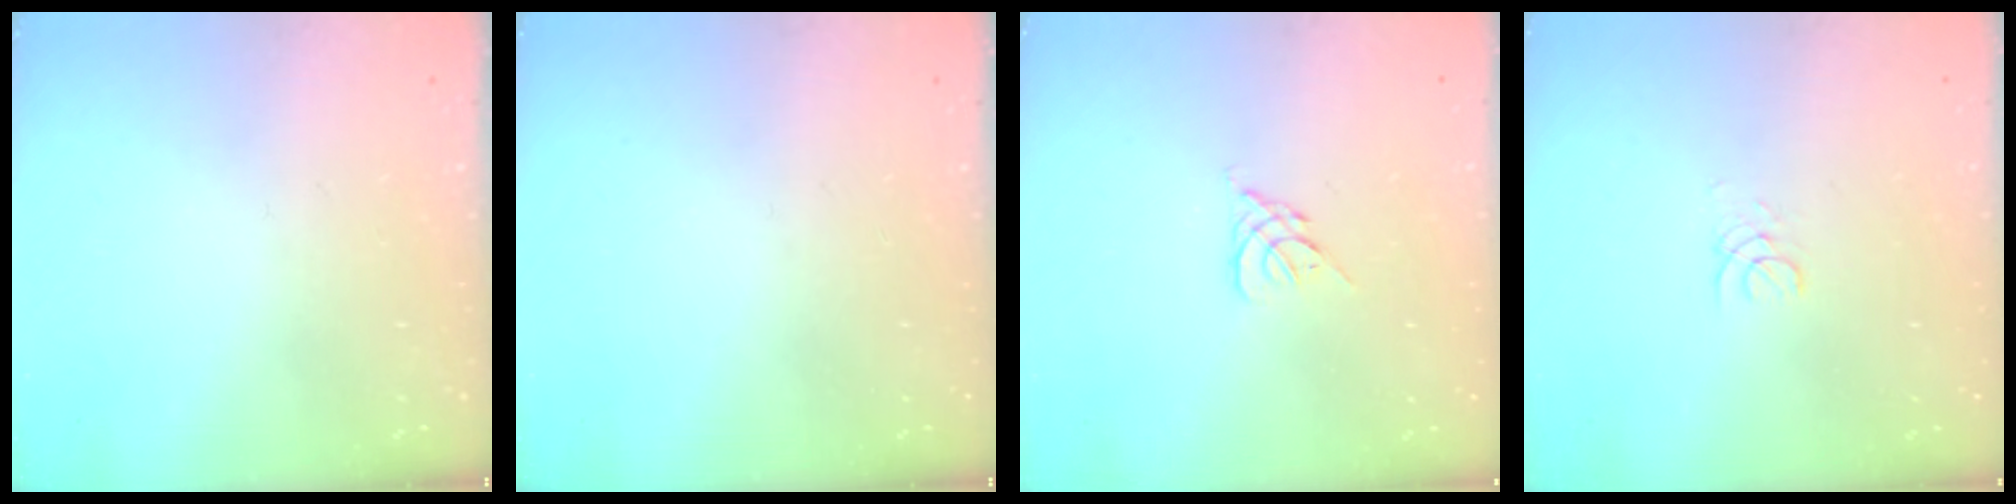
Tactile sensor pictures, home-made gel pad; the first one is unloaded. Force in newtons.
{"total": 0.0}
{"total": 2.6, "press": 2.5, "slide": 0.7}
{"total": 1.0, "press": 1.0, "slide": 0.1}